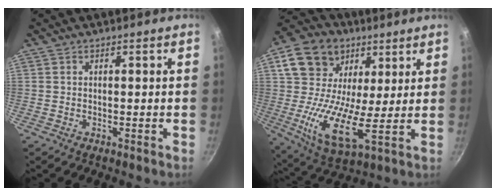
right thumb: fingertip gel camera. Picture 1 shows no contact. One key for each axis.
{"total": 18.7, "fx": 6.1, "fy": 13.0, "fz": 12.0, "tx": -0.217, "ty": -0.014, "tz": 0.094}